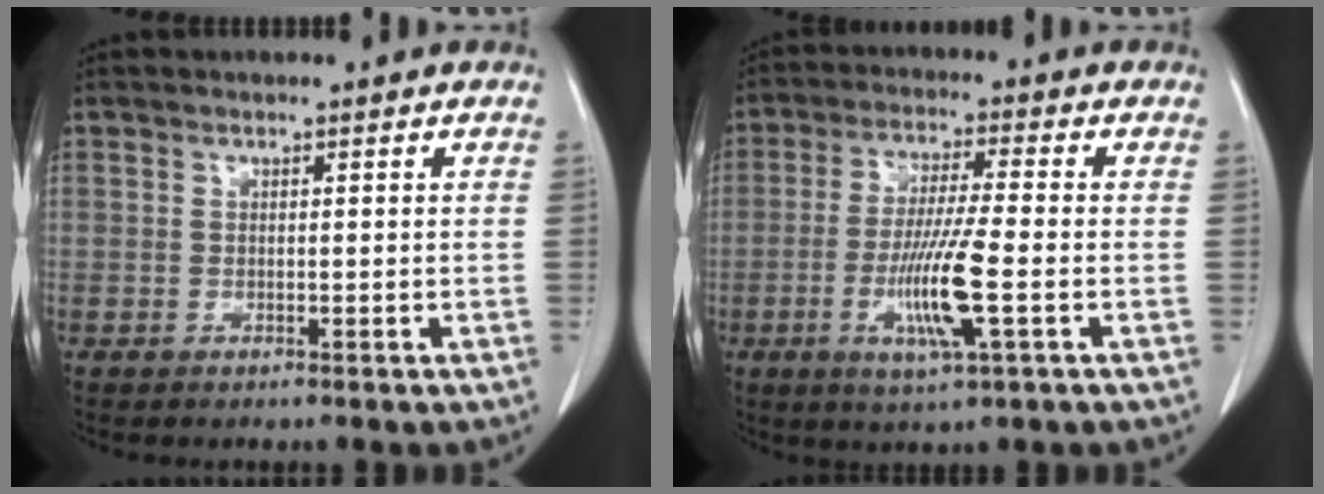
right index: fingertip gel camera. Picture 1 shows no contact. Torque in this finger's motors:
{"motor_torque": [1.99, -0.15, 0.85, 0.18]}